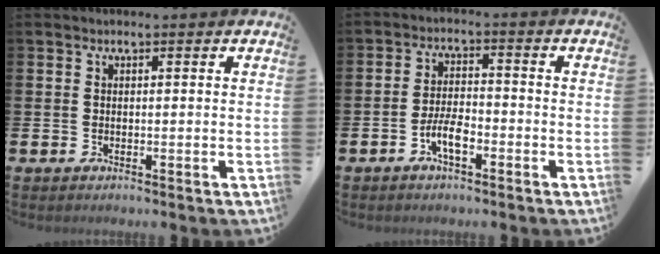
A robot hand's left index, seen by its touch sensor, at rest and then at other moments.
{"total": 4.0, "force": [-1.9, 1.4, 3.1], "torque": [-0.072, 0.005, -0.039]}